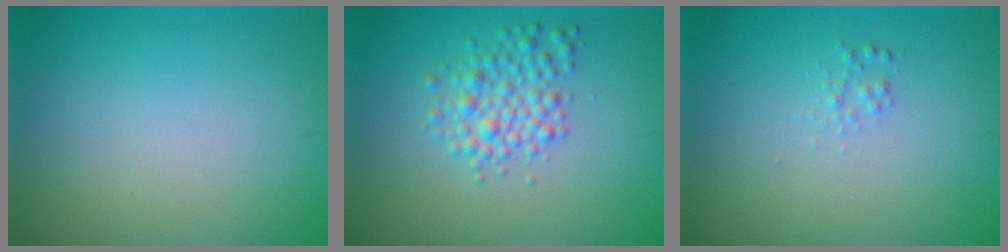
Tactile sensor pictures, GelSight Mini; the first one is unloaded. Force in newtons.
{"total": 3.3, "press": 3.3, "slide": 0.1}
{"total": 0.7, "press": 0.7, "slide": 0.0}